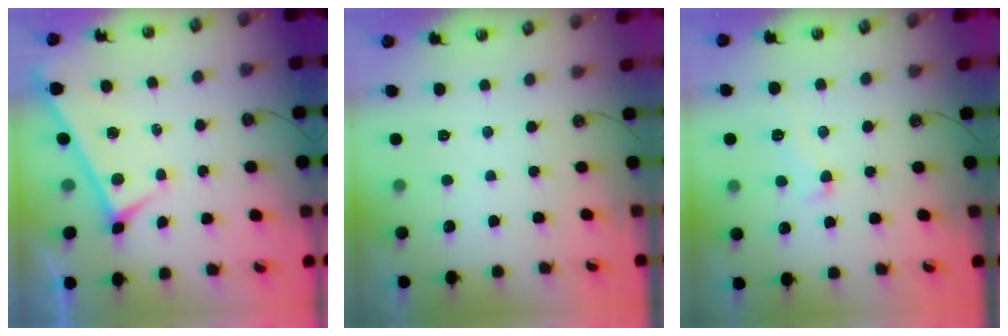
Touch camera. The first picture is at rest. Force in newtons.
{"total": 0.0}
{"total": 1.8, "press": 1.3, "slide": 1.2}